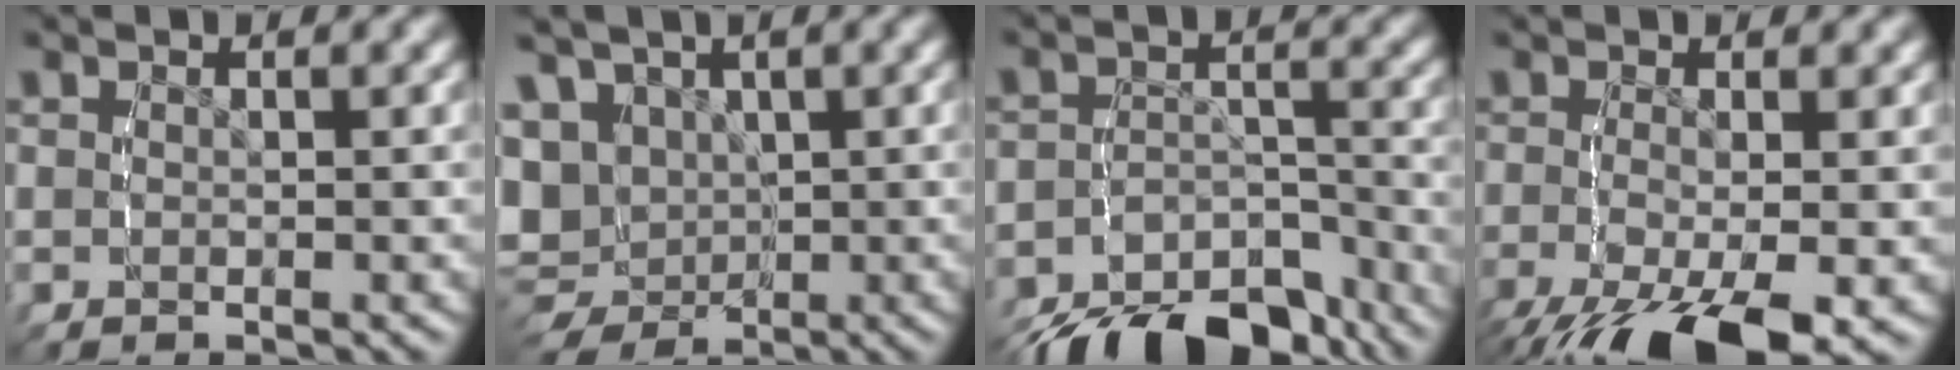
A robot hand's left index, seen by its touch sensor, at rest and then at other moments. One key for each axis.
{"total": 9.8, "fx": -0.3, "fy": 9.0, "fz": 3.9, "tx": -0.121, "ty": -0.049, "tz": 0.009}
{"total": 9.3, "fx": -8.0, "fy": 3.3, "fz": 3.4, "tx": -0.030, "ty": -0.010, "tz": -0.128}
{"total": 7.1, "fx": -4.0, "fy": 2.6, "fz": 5.2, "tx": -0.120, "ty": -0.039, "tz": -0.044}